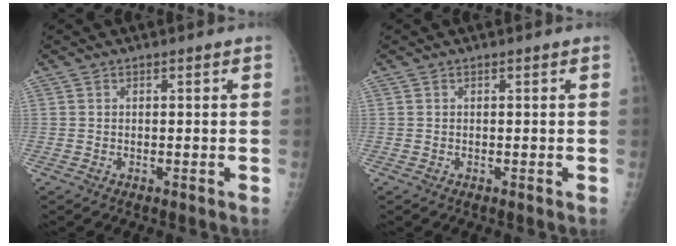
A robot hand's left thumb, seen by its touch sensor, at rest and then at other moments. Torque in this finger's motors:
{"motor_torque": [0.01, 0.02, -0.02, -0.03, 0.00]}